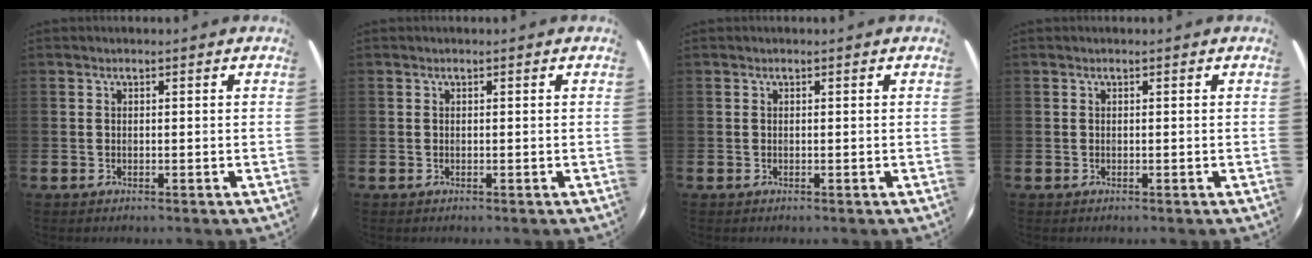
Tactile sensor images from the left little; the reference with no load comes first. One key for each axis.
{"total": 0.0}
{"total": 0.0}
{"total": 0.0}